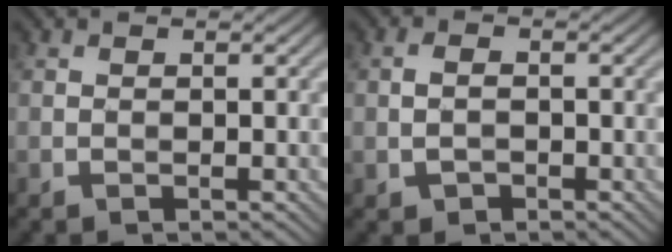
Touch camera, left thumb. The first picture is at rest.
{"total": 2.0, "force": [-0.7, 1.3, 1.3], "torque": [-0.028, 0.001, -0.014]}